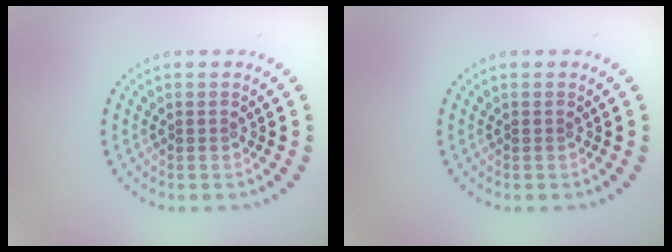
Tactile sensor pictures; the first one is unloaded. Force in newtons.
{"total": 0.0}